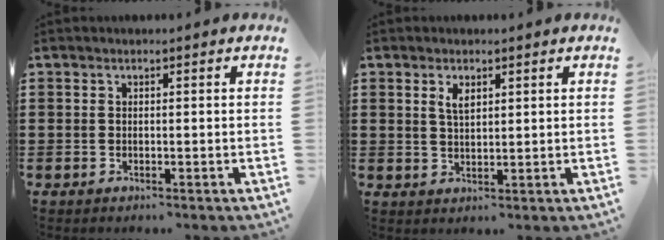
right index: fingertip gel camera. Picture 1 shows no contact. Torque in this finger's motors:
{"motor_torque": [0.24, 0.13, 0.12, 0.03]}